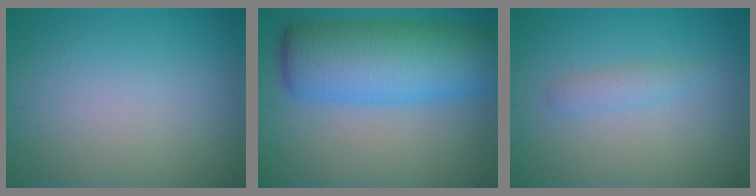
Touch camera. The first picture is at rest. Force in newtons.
{"total": 10.5, "press": 10.5, "slide": 0.3}
{"total": 1.3, "press": 1.3, "slide": 0.0}